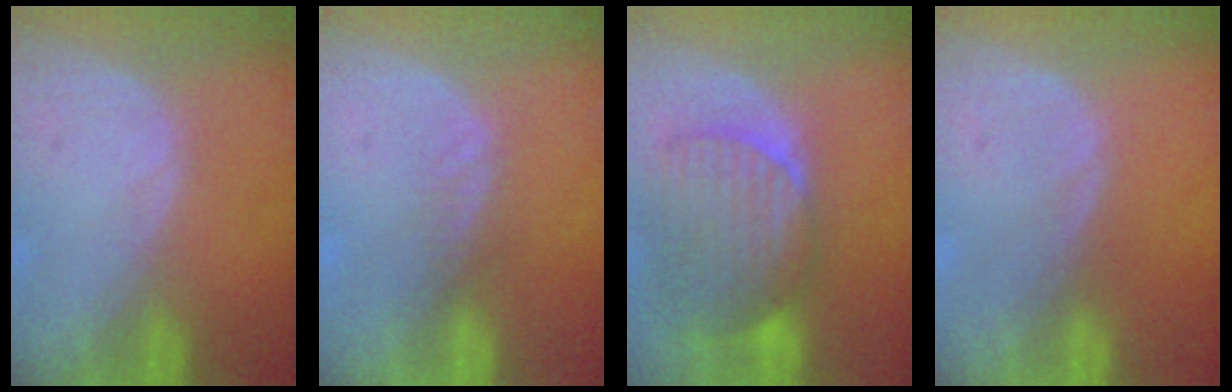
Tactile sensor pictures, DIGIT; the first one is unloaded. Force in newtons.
{"total": 1.3, "press": 1.1, "slide": 0.7}
{"total": 9.1, "press": 8.4, "slide": 3.5}
{"total": 0.0}